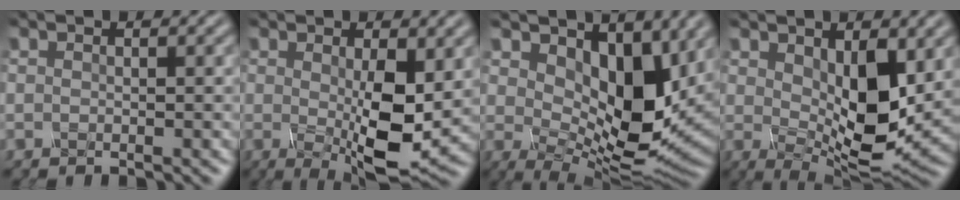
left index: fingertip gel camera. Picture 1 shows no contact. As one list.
[{"total": 6.6, "force": [-0.1, 2.1, 6.3], "torque": [-0.119, -0.015, 0.008]}, {"total": 8.9, "force": [3.1, 4.7, 6.8], "torque": [-0.122, -0.013, 0.056]}, {"total": 7.8, "force": [0.8, 3.7, 6.8], "torque": [-0.123, -0.009, 0.028]}]